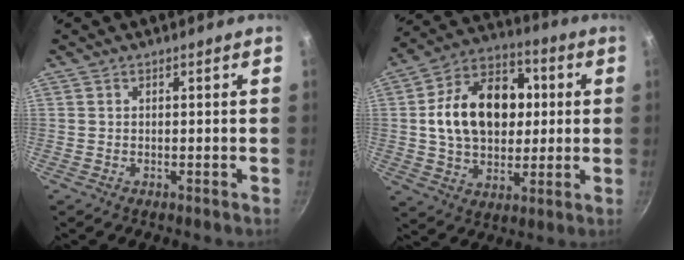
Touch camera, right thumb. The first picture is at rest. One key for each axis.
{"total": 19.9, "fx": 2.2, "fy": 14.2, "fz": 13.8, "tx": -0.190, "ty": 0.024, "tz": 0.028}